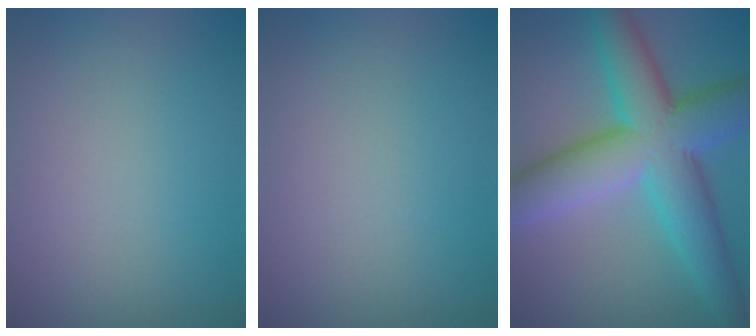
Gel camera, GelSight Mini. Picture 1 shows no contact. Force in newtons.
{"total": 0.0}
{"total": 11.1, "press": 11.1, "slide": 0.2}